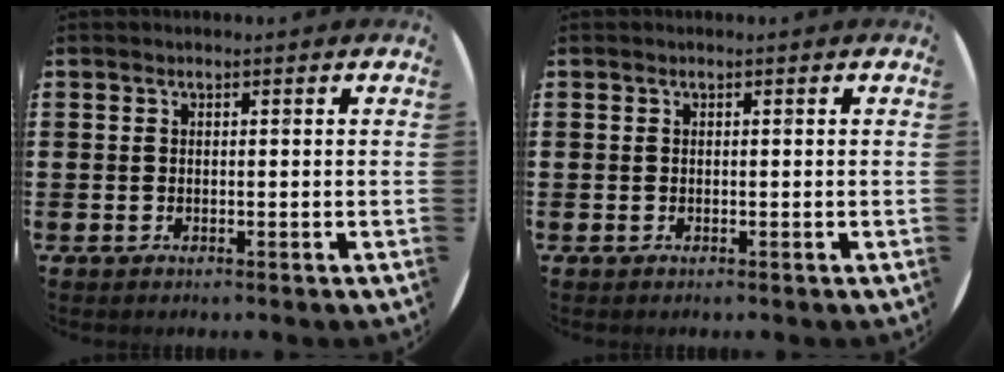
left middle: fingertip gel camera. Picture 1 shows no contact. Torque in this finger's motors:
{"motor_torque": [0.10, -0.04, 0.02, -0.01]}